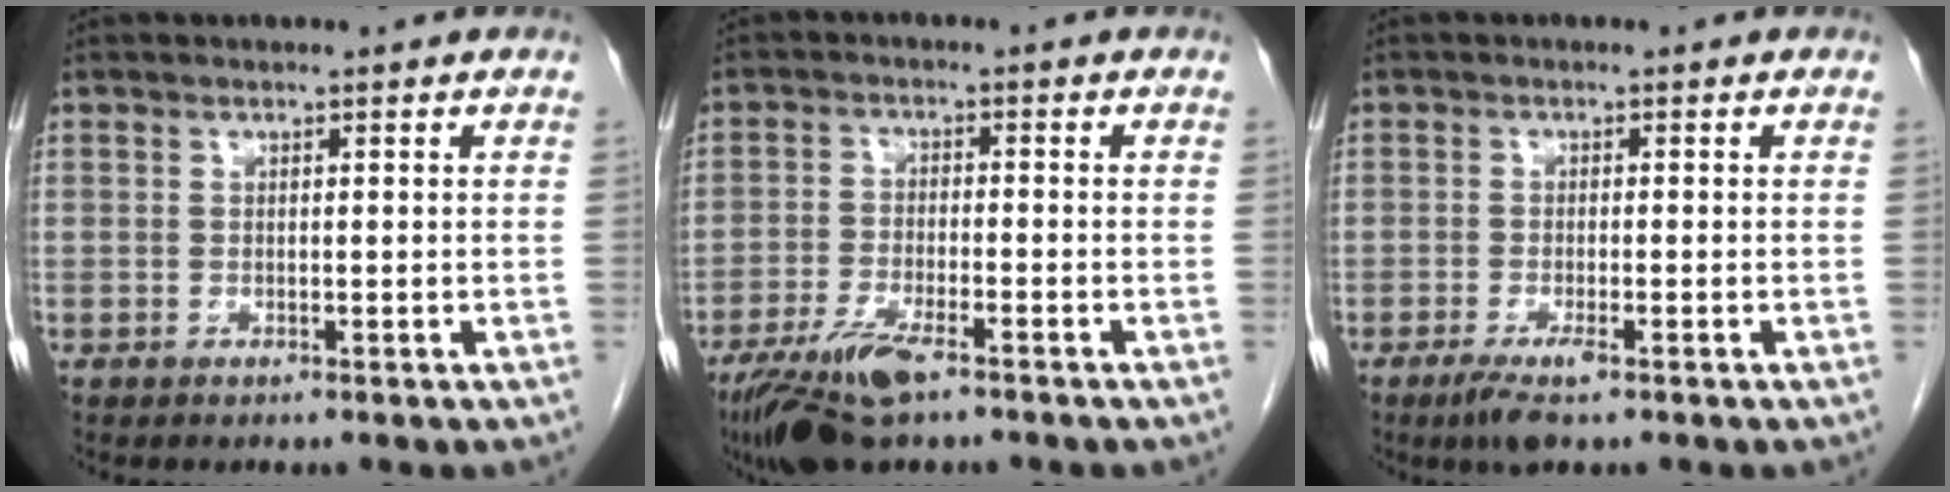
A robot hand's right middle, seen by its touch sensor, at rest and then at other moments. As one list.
[{"total": 8.8, "force": [-5.9, 2.1, 6.2], "torque": [-0.120, -0.018, -0.105]}, {"total": 3.7, "force": [-2.3, 0.6, 2.8], "torque": [-0.058, -0.009, -0.040]}]